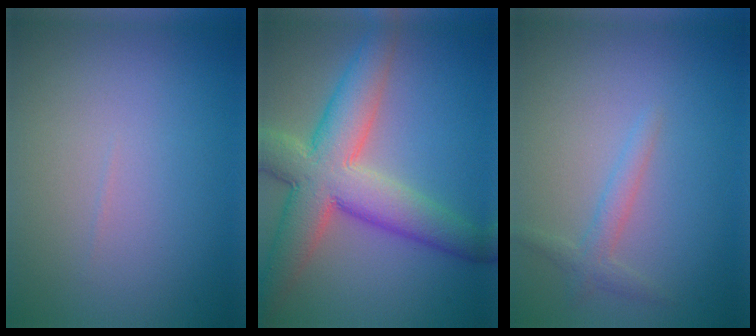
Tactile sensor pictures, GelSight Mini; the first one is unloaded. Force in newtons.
{"total": 9.4, "press": 9.4, "slide": 0.5}
{"total": 1.7, "press": 1.7, "slide": 0.1}